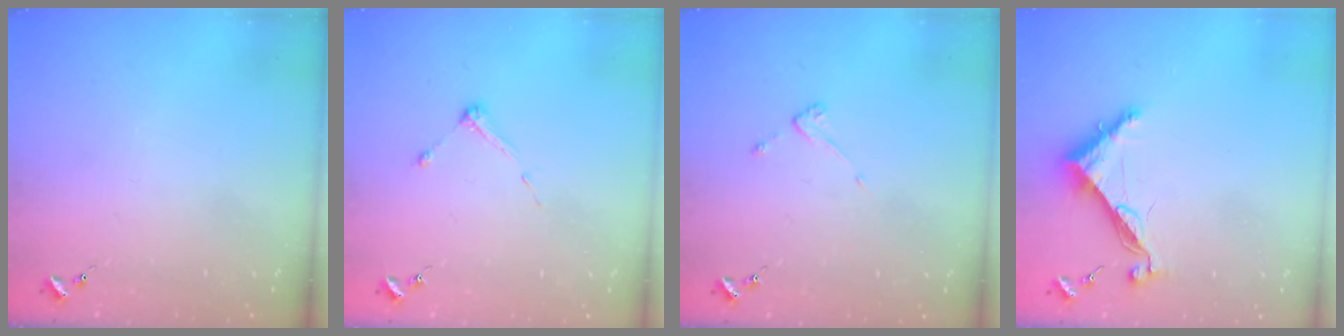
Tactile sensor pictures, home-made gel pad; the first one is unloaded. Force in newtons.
{"total": 3.4, "press": 3.4, "slide": 0.4}
{"total": 3.4, "press": 3.4, "slide": 0.1}
{"total": 8.2, "press": 8.2, "slide": 0.2}